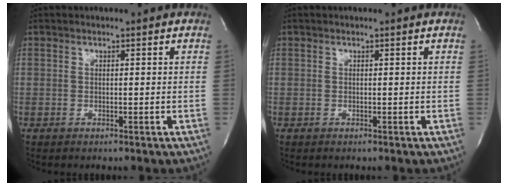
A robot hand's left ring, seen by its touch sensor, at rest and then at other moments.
{"total": 0.0}